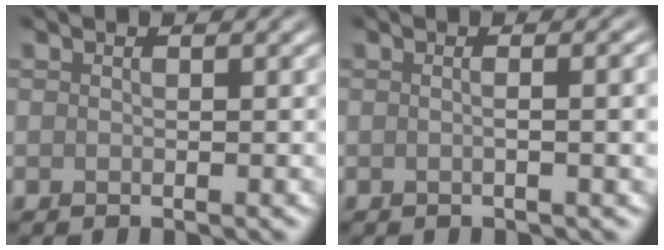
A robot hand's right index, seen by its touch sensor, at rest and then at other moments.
{"total": 4.2, "force": [0.2, 1.7, 3.8], "torque": [-0.023, 0.017, -0.015]}